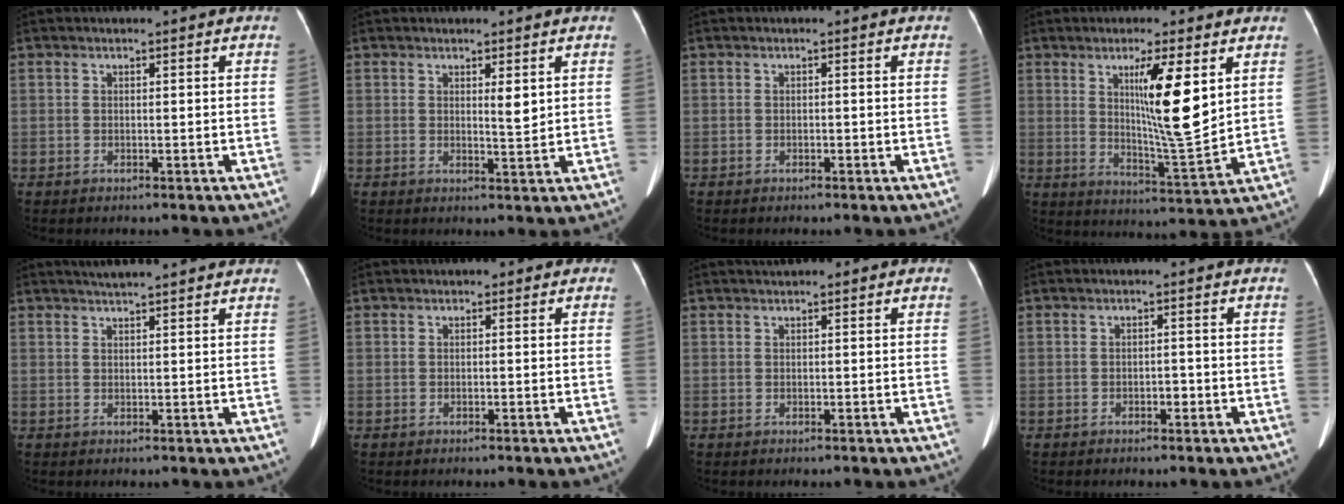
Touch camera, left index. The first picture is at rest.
{"total": 2.1, "force": [1.0, 0.3, 1.8], "torque": [-0.031, -0.008, 0.017]}
{"total": 0.0}
{"total": 10.5, "force": [3.6, 0.5, 9.8], "torque": [-0.163, -0.021, 0.062]}
{"total": 6.5, "force": [5.8, 0.3, 2.9], "torque": [-0.042, 0.026, 0.076]}
{"total": 0.7, "force": [0.2, 0.6, 0.2], "torque": [0.002, 0.007, 0.000]}
{"total": 1.5, "force": [1.1, 0.6, 0.9], "torque": [-0.015, 0.017, 0.015]}
{"total": 1.1, "force": [-0.5, 0.6, 0.7], "torque": [-0.010, 0.002, -0.007]}